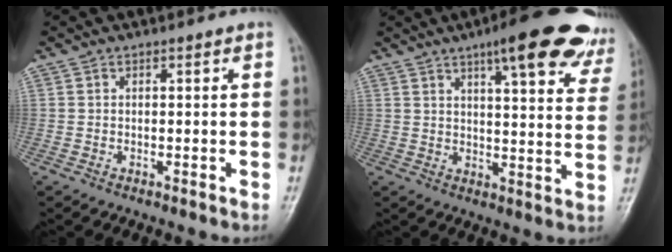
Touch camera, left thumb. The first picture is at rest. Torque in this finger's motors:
{"motor_torque": [0.56, 0.25, 0.94, -1.23, 0.14]}